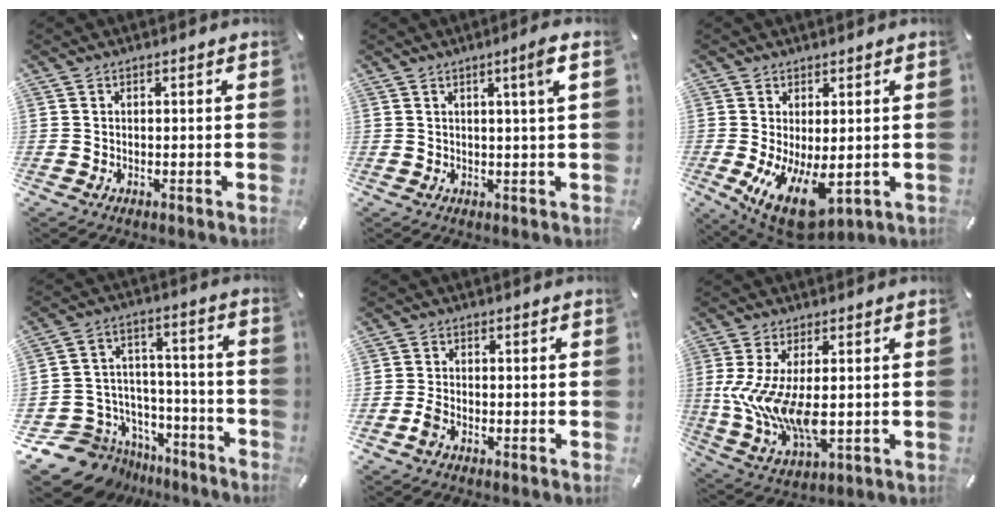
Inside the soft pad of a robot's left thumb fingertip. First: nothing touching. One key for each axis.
{"total": 4.5, "fx": 1.8, "fy": -0.2, "fz": 4.1, "tx": -0.065, "ty": -0.008, "tz": 0.024}
{"total": 11.0, "fx": -2.3, "fy": 5.2, "fz": 9.4, "tx": -0.158, "ty": -0.009, "tz": -0.025}
{"total": 12.0, "fx": -7.2, "fy": 9.4, "fz": 1.9, "tx": -0.033, "ty": 0.034, "tz": -0.118}
{"total": 2.6, "fx": -1.4, "fy": 1.8, "fz": 1.2, "tx": -0.027, "ty": 0.005, "tz": -0.027}
{"total": 13.1, "fx": 0.1, "fy": 6.0, "fz": 11.6, "tx": -0.249, "ty": -0.022, "tz": 0.004}